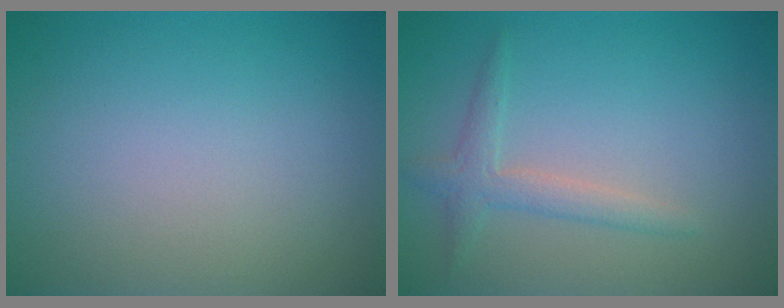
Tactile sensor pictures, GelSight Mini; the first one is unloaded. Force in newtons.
{"total": 2.1, "press": 2.1, "slide": 0.1}